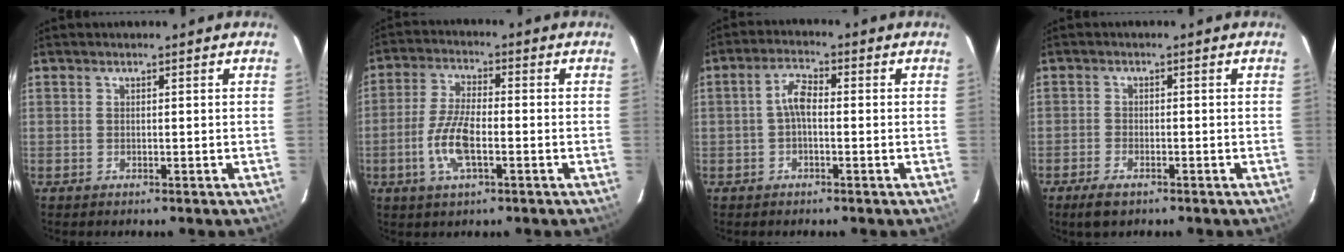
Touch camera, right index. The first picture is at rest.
{"total": 8.5, "force": [-2.7, 2.9, 7.5], "torque": [-0.162, 0.001, -0.056]}
{"total": 3.9, "force": [-0.3, 1.7, 3.5], "torque": [-0.071, 0.014, -0.007]}
{"total": 3.6, "force": [-2.6, 1.5, 2.0], "torque": [-0.055, -0.006, -0.048]}